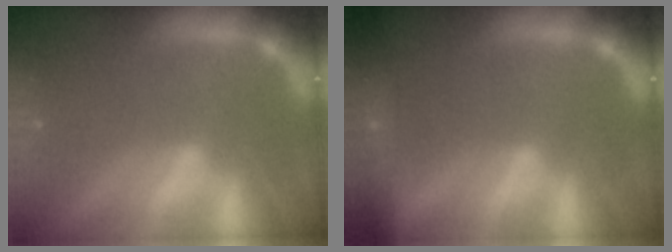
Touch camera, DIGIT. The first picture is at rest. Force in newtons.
{"total": 10.0}